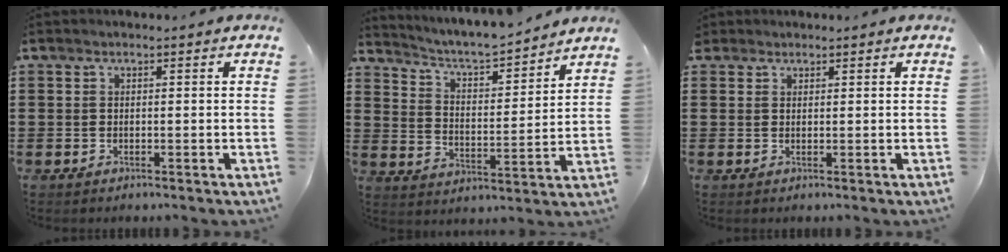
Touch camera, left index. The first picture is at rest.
{"total": 4.6, "force": [4.3, 0.2, 1.5], "torque": [-0.051, -0.035, 0.065]}
{"total": 1.1, "force": [1.0, 0.6, 0.0], "torque": [-0.003, 0.003, 0.020]}